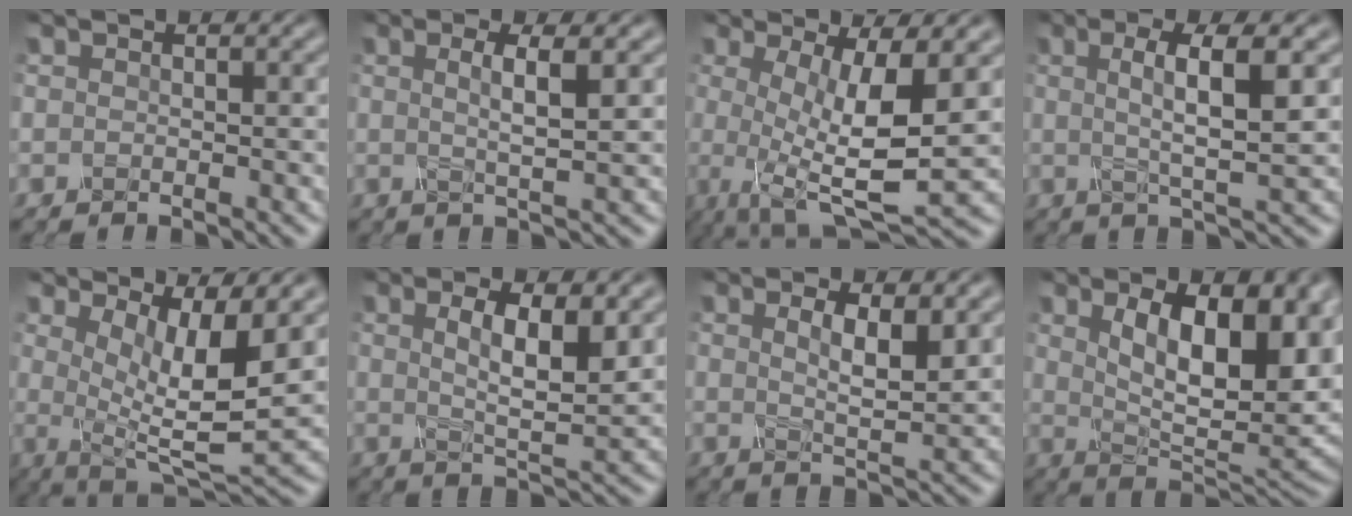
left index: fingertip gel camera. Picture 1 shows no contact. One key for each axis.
{"total": 3.1, "fx": 0.3, "fy": 0.4, "fz": 3.0, "tx": -0.056, "ty": -0.001, "tz": 0.011}
{"total": 8.4, "fx": -0.9, "fy": 2.4, "fz": 8.0, "tx": -0.147, "ty": -0.014, "tz": -0.006}
{"total": 5.6, "fx": 0.7, "fy": 1.0, "fz": 5.4, "tx": -0.087, "ty": 0.003, "tz": 0.017}
{"total": 7.9, "fx": 1.4, "fy": 2.4, "fz": 7.5, "tx": -0.126, "ty": -0.012, "tz": 0.034}
{"total": 5.4, "fx": 1.0, "fy": 1.3, "fz": 5.1, "tx": -0.087, "ty": -0.005, "tz": 0.026}
{"total": 3.6, "fx": 0.8, "fy": 0.8, "fz": 3.5, "tx": -0.063, "ty": -0.009, "tz": 0.022}
{"total": 10.9, "fx": 2.6, "fy": 4.3, "fz": 9.7, "tx": -0.140, "ty": -0.008, "tz": 0.048}